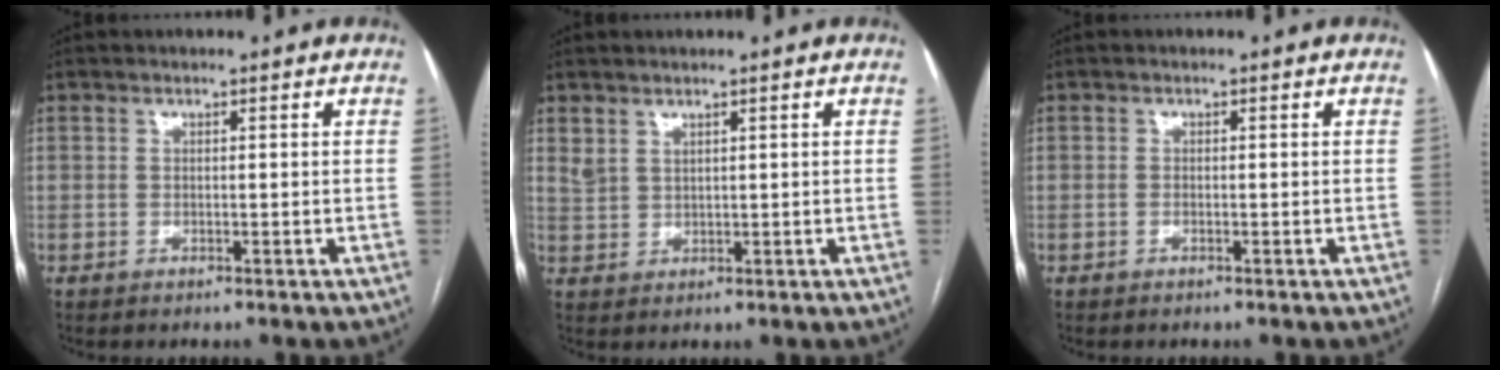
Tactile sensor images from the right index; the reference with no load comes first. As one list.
[{"total": 2.3, "force": [2.0, 1.0, 0.3], "torque": [-0.014, 0.008, 0.046]}, {"total": 0.0}]